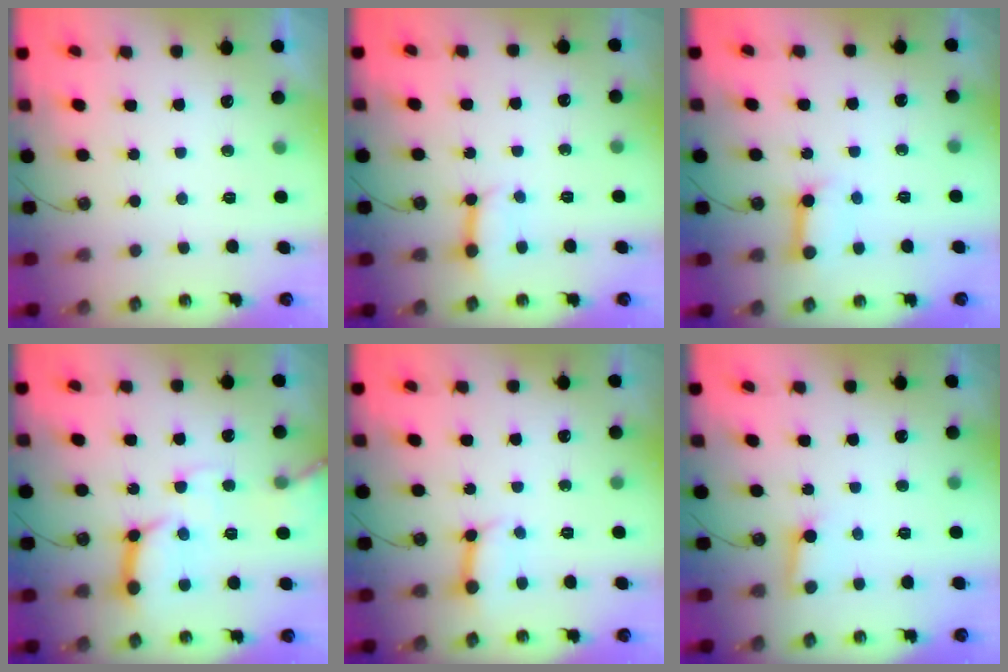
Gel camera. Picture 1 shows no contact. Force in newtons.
{"total": 5.0, "press": 4.9, "slide": 0.6}
{"total": 8.6, "press": 8.5, "slide": 1.0}
{"total": 14.3, "press": 14.2, "slide": 1.5}
{"total": 6.3, "press": 6.3, "slide": 0.4}
{"total": 3.6, "press": 3.6, "slide": 0.3}